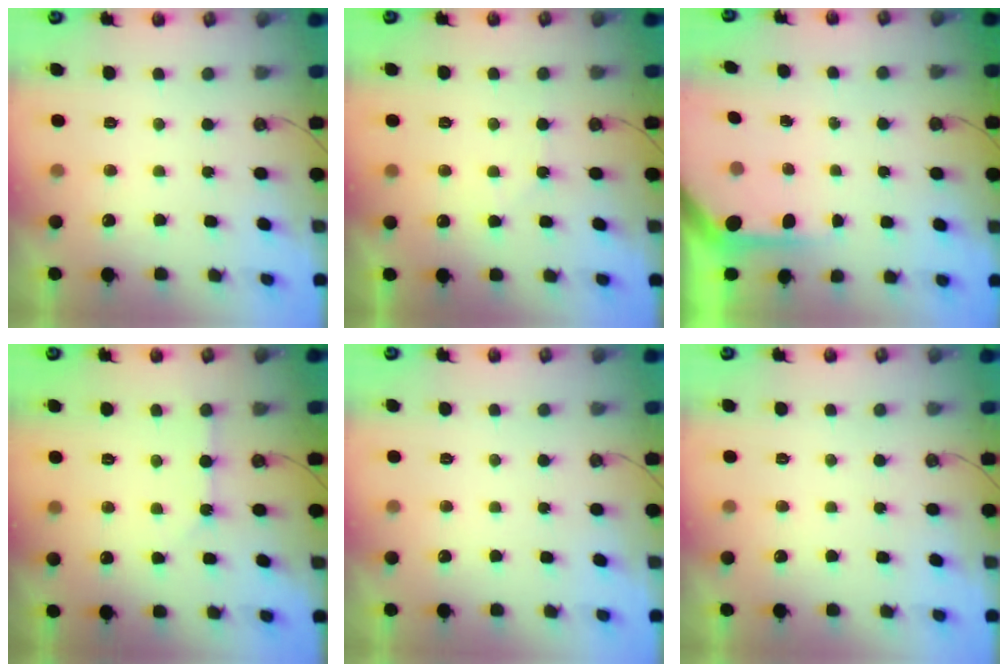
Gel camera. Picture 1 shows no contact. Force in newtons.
{"total": 4.9, "press": 4.8, "slide": 0.7}
{"total": 3.8, "press": 3.8, "slide": 0.4}
{"total": 2.7, "press": 2.7, "slide": 0.4}
{"total": 0.0}
{"total": 0.0}